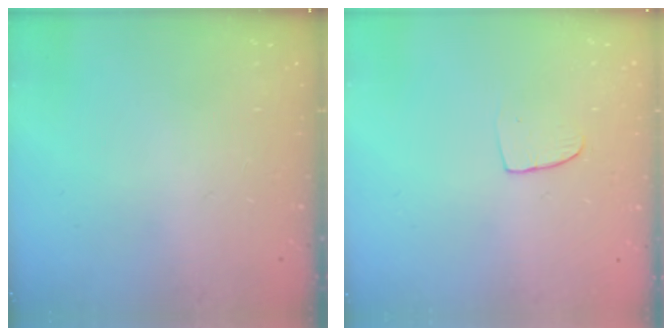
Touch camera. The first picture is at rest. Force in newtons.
{"total": 5.8, "press": 5.7, "slide": 0.4}